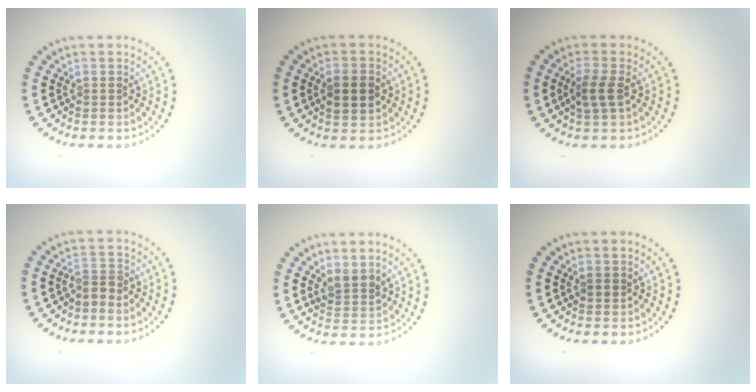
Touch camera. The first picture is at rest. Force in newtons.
{"total": 2.7, "press": 2.7, "slide": 0.2}
{"total": 2.2, "press": 2.1, "slide": 0.6}
{"total": 1.9, "press": 1.4, "slide": 1.3}
{"total": 2.2, "press": 2.0, "slide": 1.0}
{"total": 0.9, "press": 0.8, "slide": 0.3}